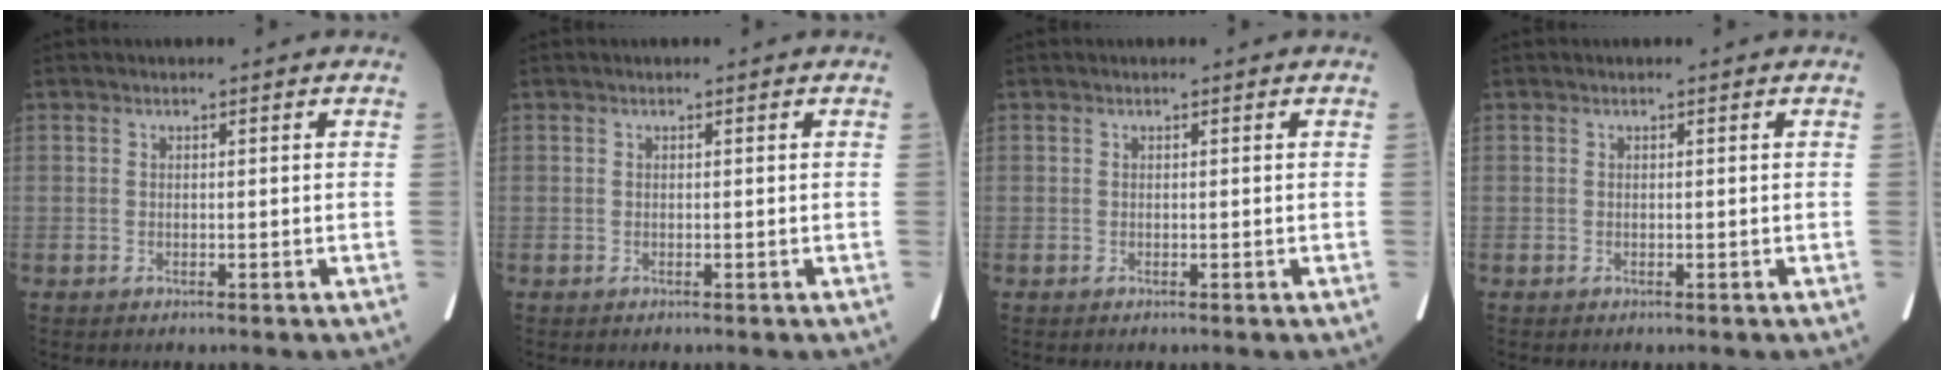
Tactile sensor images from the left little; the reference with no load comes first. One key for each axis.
{"total": 0.0}
{"total": 0.0}
{"total": 0.0}